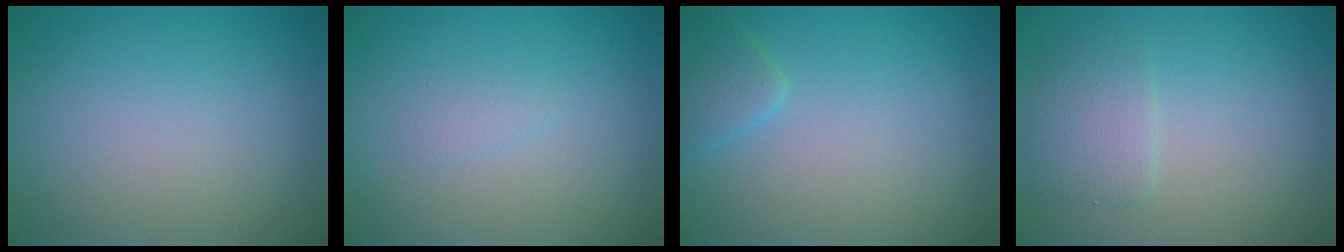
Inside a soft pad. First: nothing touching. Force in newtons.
{"total": 0.7, "press": 0.7, "slide": 0.1}
{"total": 1.8, "press": 1.8, "slide": 0.1}
{"total": 2.3, "press": 2.3, "slide": 0.3}